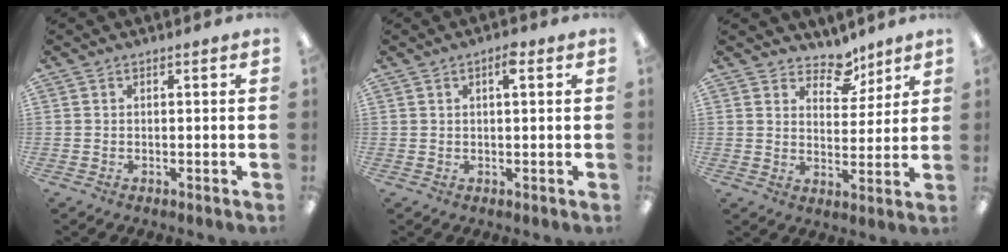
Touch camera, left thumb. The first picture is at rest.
{"total": 3.0, "force": [1.5, 0.9, 2.4], "torque": [-0.037, 0.001, 0.021]}
{"total": 8.0, "force": [6.2, 4.5, 2.6], "torque": [-0.027, -0.040, 0.107]}